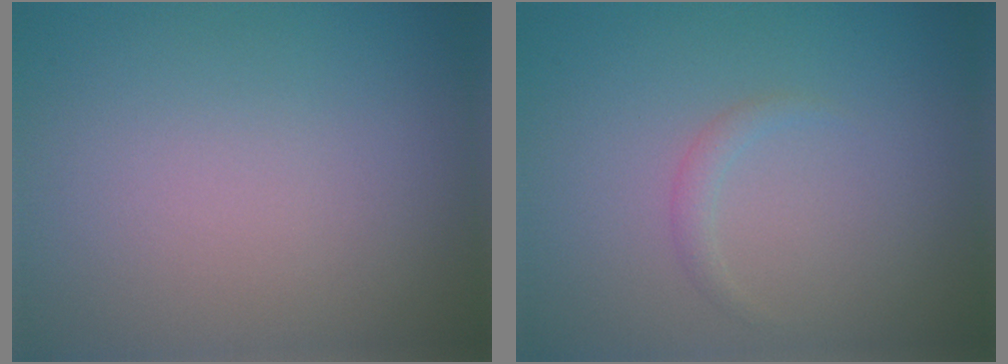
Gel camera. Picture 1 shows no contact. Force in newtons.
{"total": 0.9, "press": 0.9, "slide": 0.0}